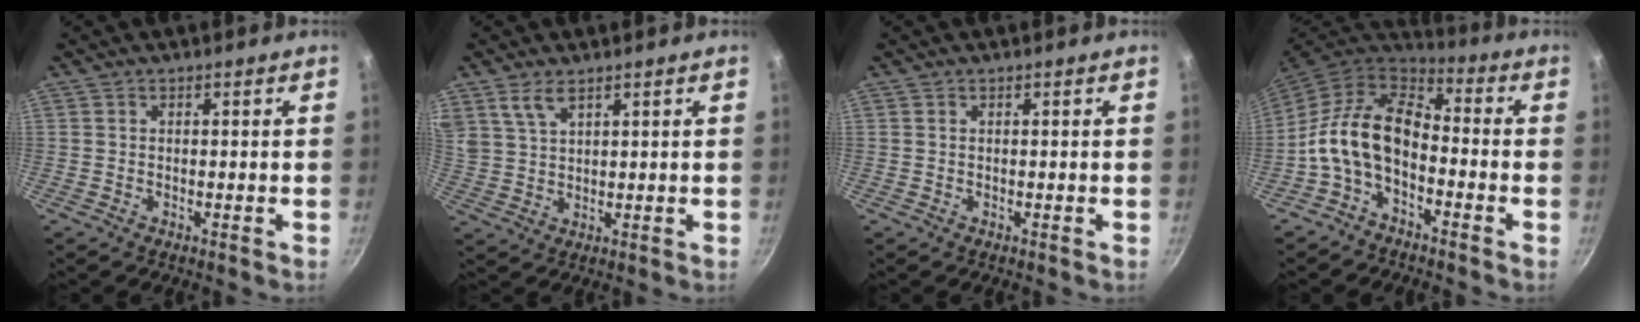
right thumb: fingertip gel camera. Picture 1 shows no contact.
{"total": 4.8, "force": [3.2, 2.2, 2.9], "torque": [-0.053, -0.013, 0.069]}
{"total": 0.0}
{"total": 12.9, "force": [-3.2, 7.8, 9.7], "torque": [-0.171, 0.047, -0.076]}